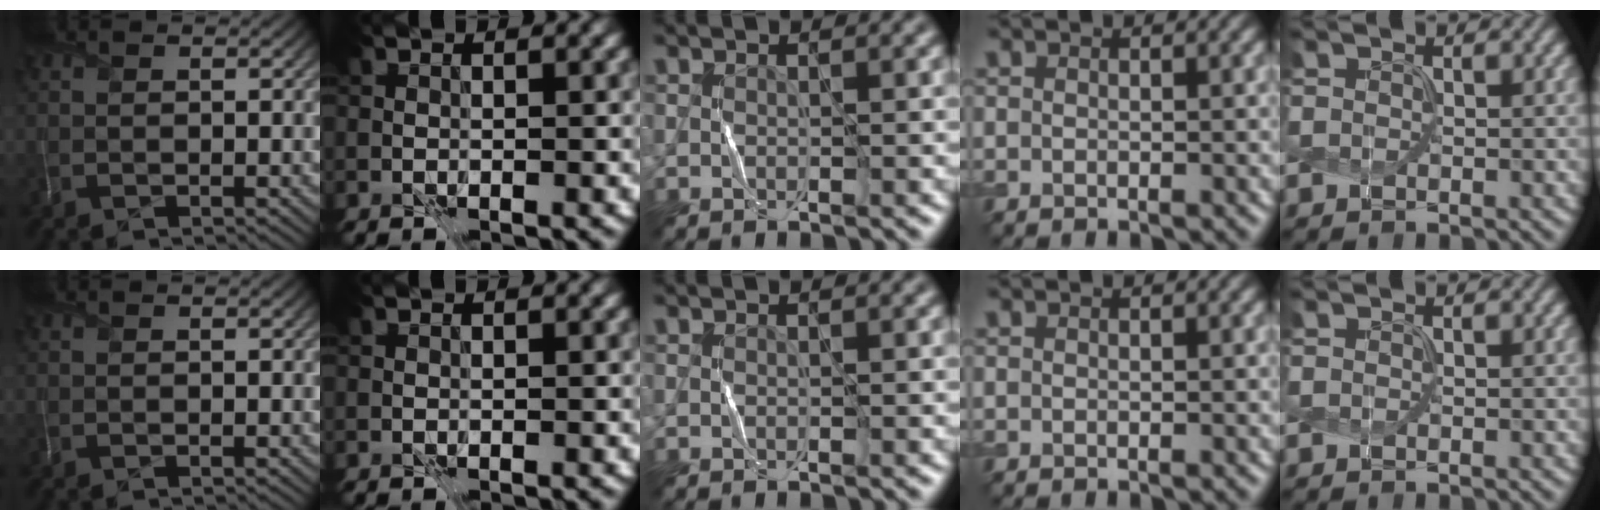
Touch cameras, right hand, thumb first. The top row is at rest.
{}